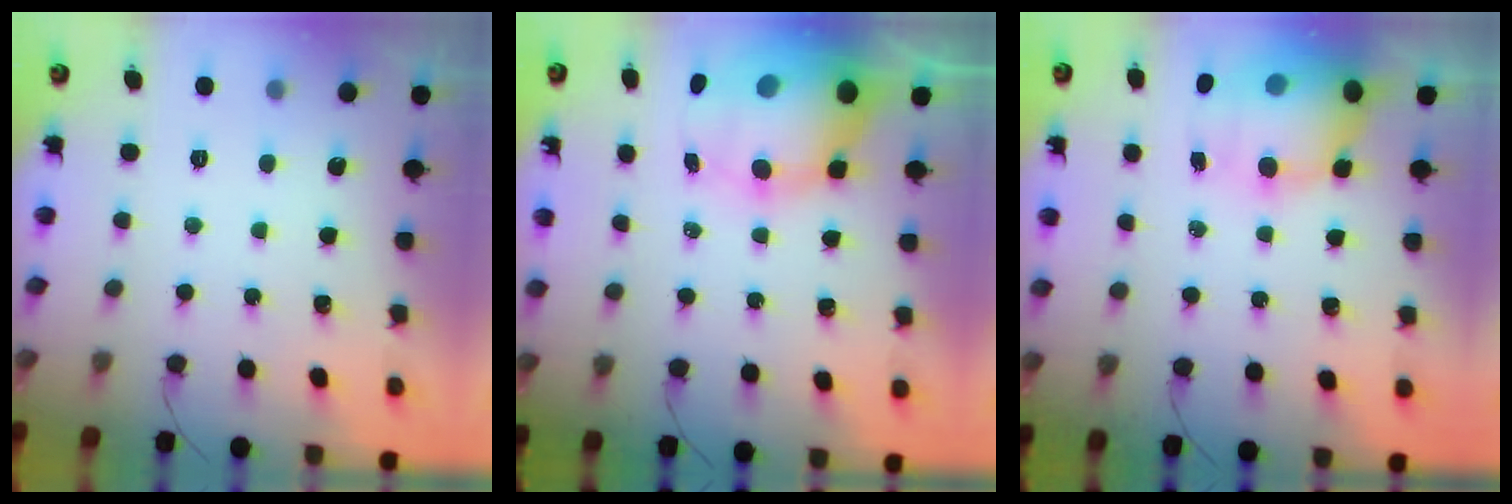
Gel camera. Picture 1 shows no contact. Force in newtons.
{"total": 12.3, "press": 11.9, "slide": 2.9}
{"total": 13.4, "press": 13.0, "slide": 3.5}